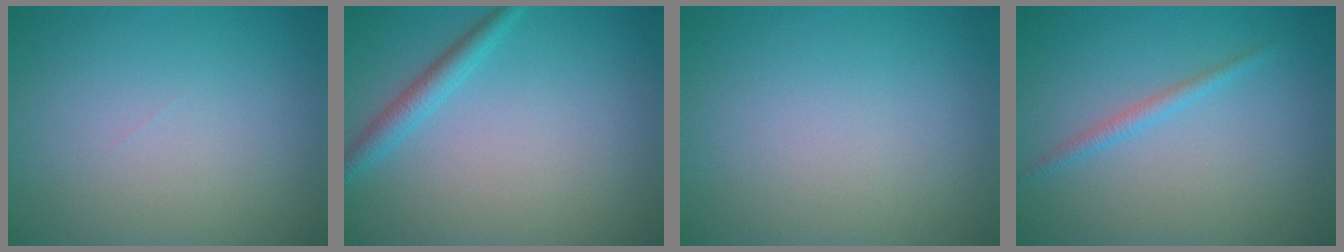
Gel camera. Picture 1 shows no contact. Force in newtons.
{"total": 2.1, "press": 2.1, "slide": 0.1}
{"total": 0.0}
{"total": 1.3, "press": 1.3, "slide": 0.1}